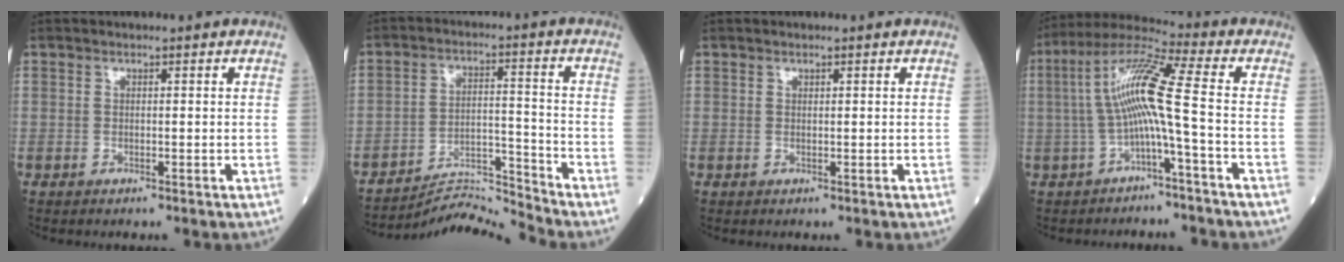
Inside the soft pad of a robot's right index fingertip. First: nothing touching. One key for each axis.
{"total": 8.1, "fx": -7.4, "fy": -2.8, "fz": -1.5, "tx": 0.012, "ty": 0.017, "tz": -0.131}
{"total": 0.0}
{"total": 9.6, "fx": -1.2, "fy": -0.7, "fz": 9.5, "tx": -0.187, "ty": 0.032, "tz": -0.024}